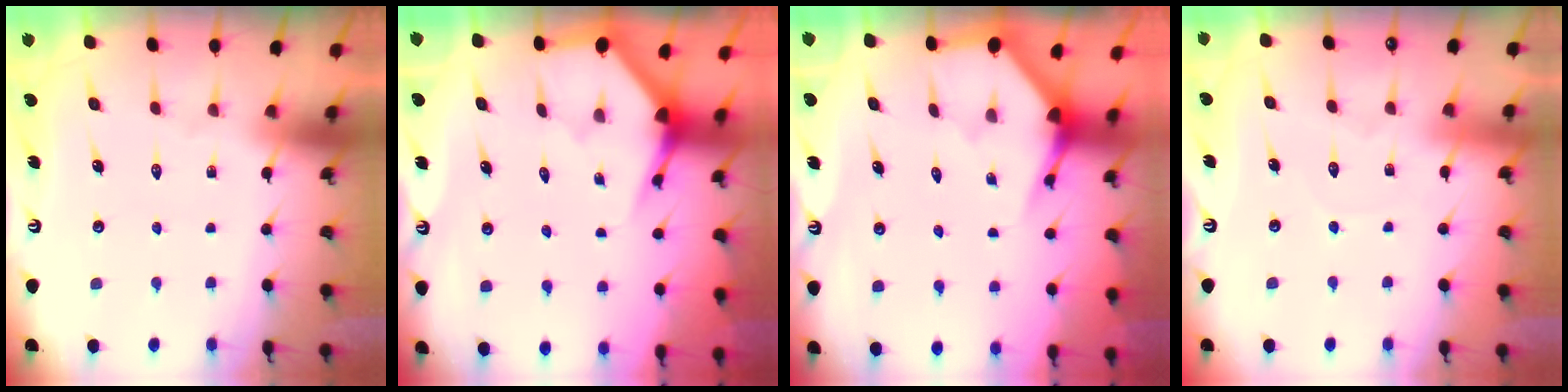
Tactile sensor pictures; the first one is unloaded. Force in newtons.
{"total": 3.6, "press": 3.6, "slide": 0.2}
{"total": 3.4, "press": 3.4, "slide": 0.2}
{"total": 2.8, "press": 2.8, "slide": 0.3}